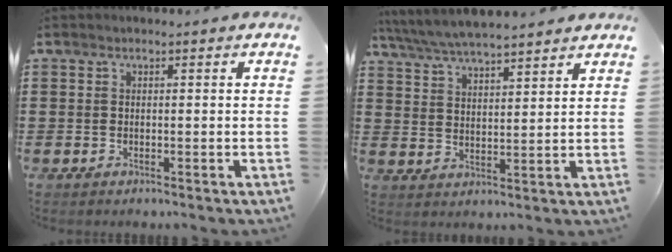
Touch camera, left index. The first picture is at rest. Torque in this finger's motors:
{"motor_torque": [1.27, -0.87, 0.80, 0.21]}